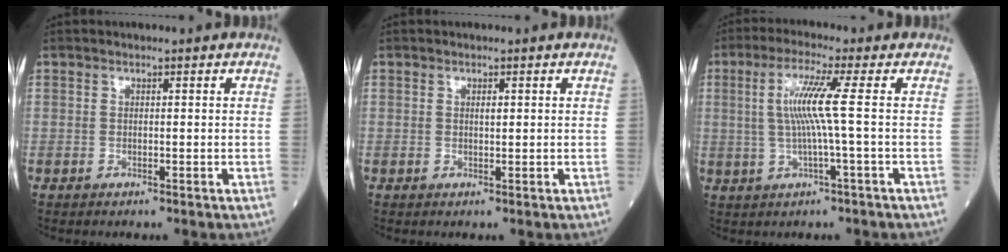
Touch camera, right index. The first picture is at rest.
{"total": 0.7, "force": [0.2, 0.2, 0.7], "torque": [-0.012, -0.001, 0.003]}
{"total": 6.7, "force": [0.5, -1.2, 6.6], "torque": [-0.137, 0.005, 0.013]}